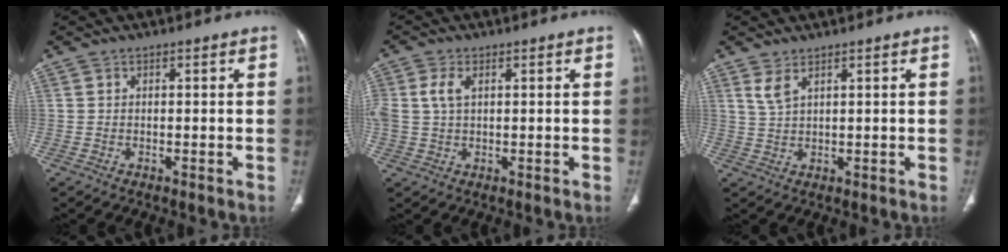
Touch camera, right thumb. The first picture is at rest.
{"total": 4.4, "force": [1.2, 2.6, 3.3], "torque": [-0.085, 0.010, 0.026]}
{"total": 2.7, "force": [1.8, 0.7, 1.9], "torque": [-0.045, -0.007, 0.046]}